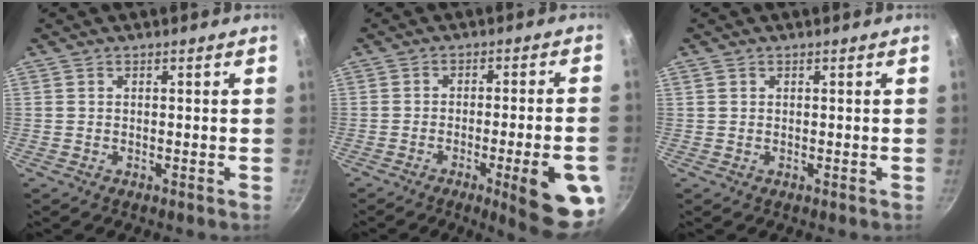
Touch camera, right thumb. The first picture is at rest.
{"total": 13.9, "force": [-5.0, 2.5, 12.8], "torque": [-0.145, 0.020, -0.062]}
{"total": 0.9, "force": [0.6, 0.6, 0.4], "torque": [-0.006, 0.001, 0.010]}